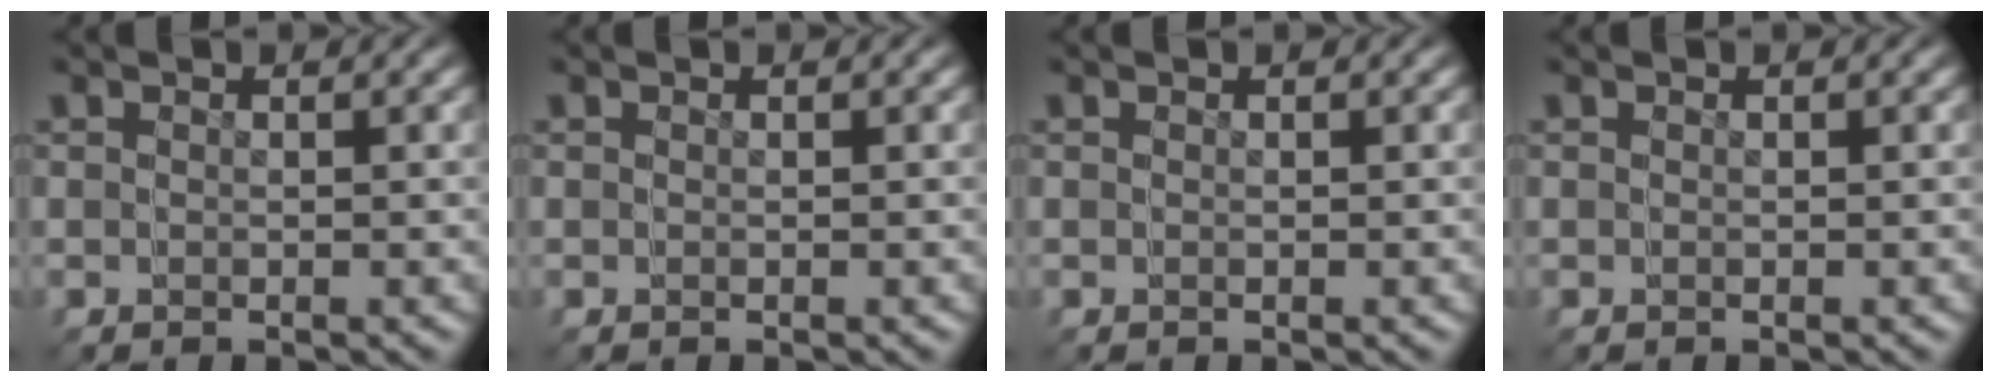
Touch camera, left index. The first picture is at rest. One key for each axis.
{"total": 0.0}
{"total": 0.0}
{"total": 0.0}